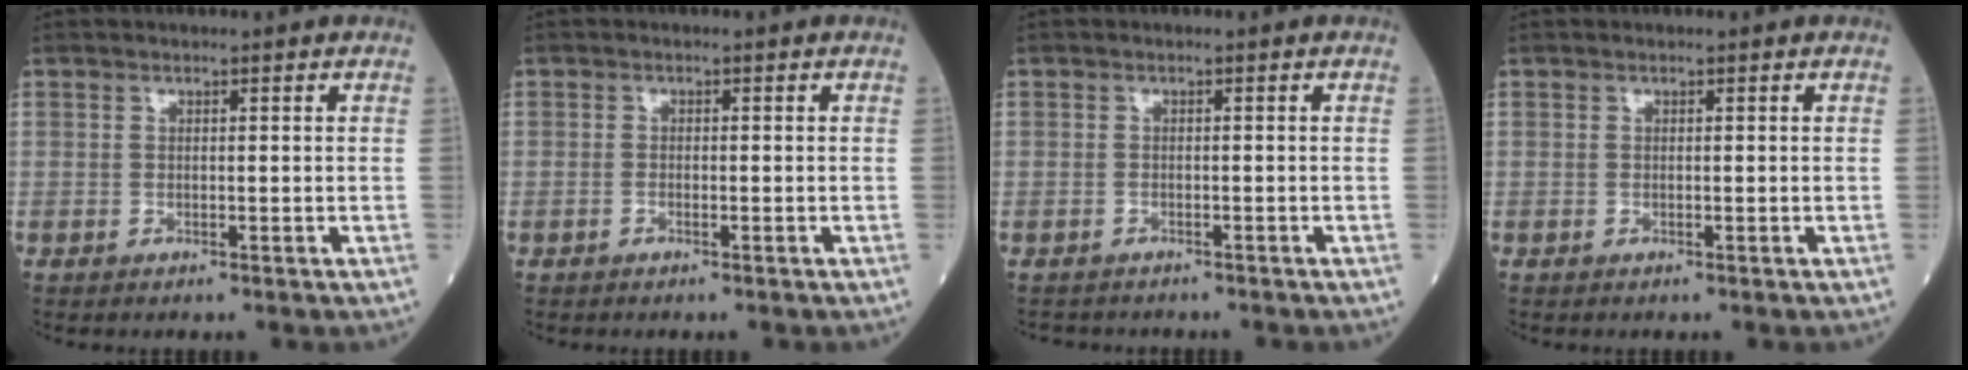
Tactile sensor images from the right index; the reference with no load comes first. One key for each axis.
{"total": 0.6, "fx": -0.4, "fy": 0.2, "fz": 0.4, "tx": -0.010, "ty": 0.001, "tz": -0.007}
{"total": 3.0, "fx": -2.7, "fy": 1.4, "fz": 0.1, "tx": -0.008, "ty": 0.000, "tz": -0.042}
{"total": 0.0}